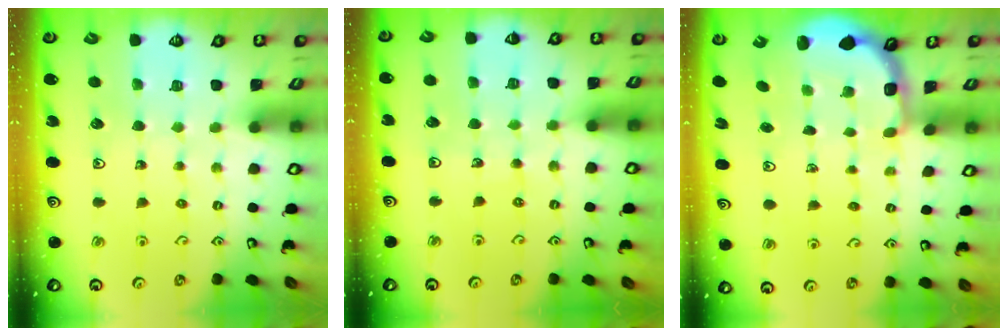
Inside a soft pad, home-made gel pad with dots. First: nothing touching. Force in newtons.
{"total": 2.9, "press": 2.1, "slide": 2.1}
{"total": 2.9, "press": 2.0, "slide": 2.1}